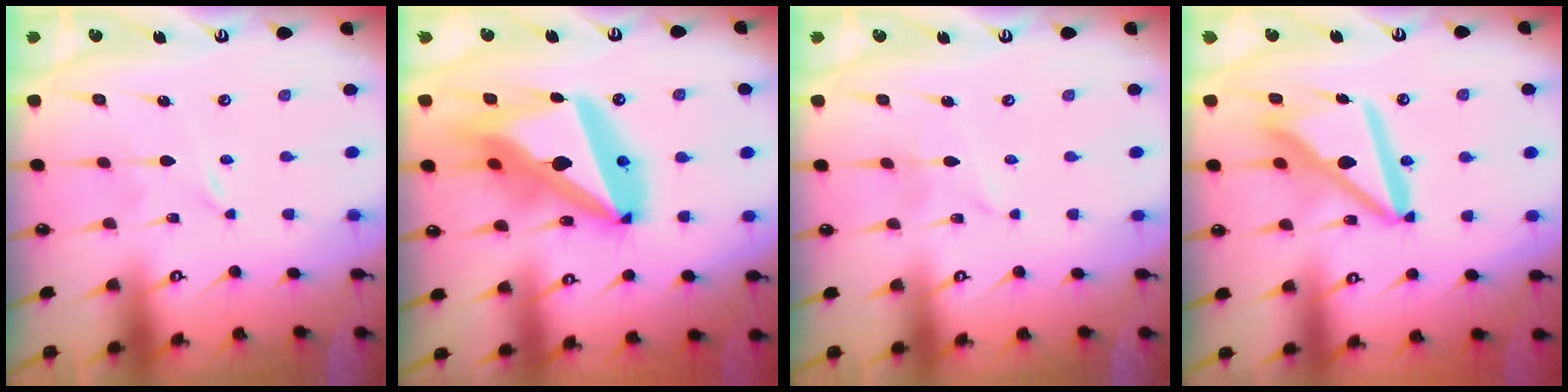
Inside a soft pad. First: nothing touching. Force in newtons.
{"total": 25.5, "press": 25.3, "slide": 3.1}
{"total": 1.6, "press": 1.6, "slide": 0.2}
{"total": 14.6, "press": 14.5, "slide": 1.8}